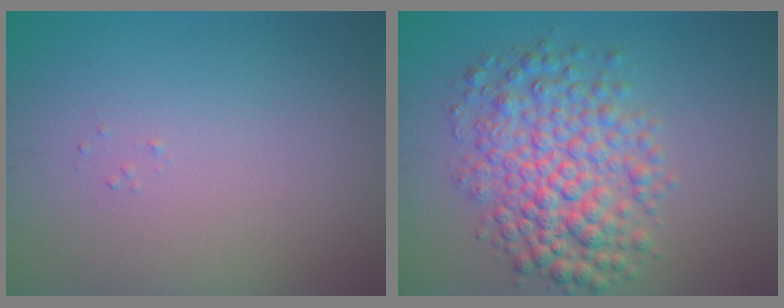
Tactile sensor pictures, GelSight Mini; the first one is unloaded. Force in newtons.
{"total": 6.4, "press": 6.4, "slide": 0.1}